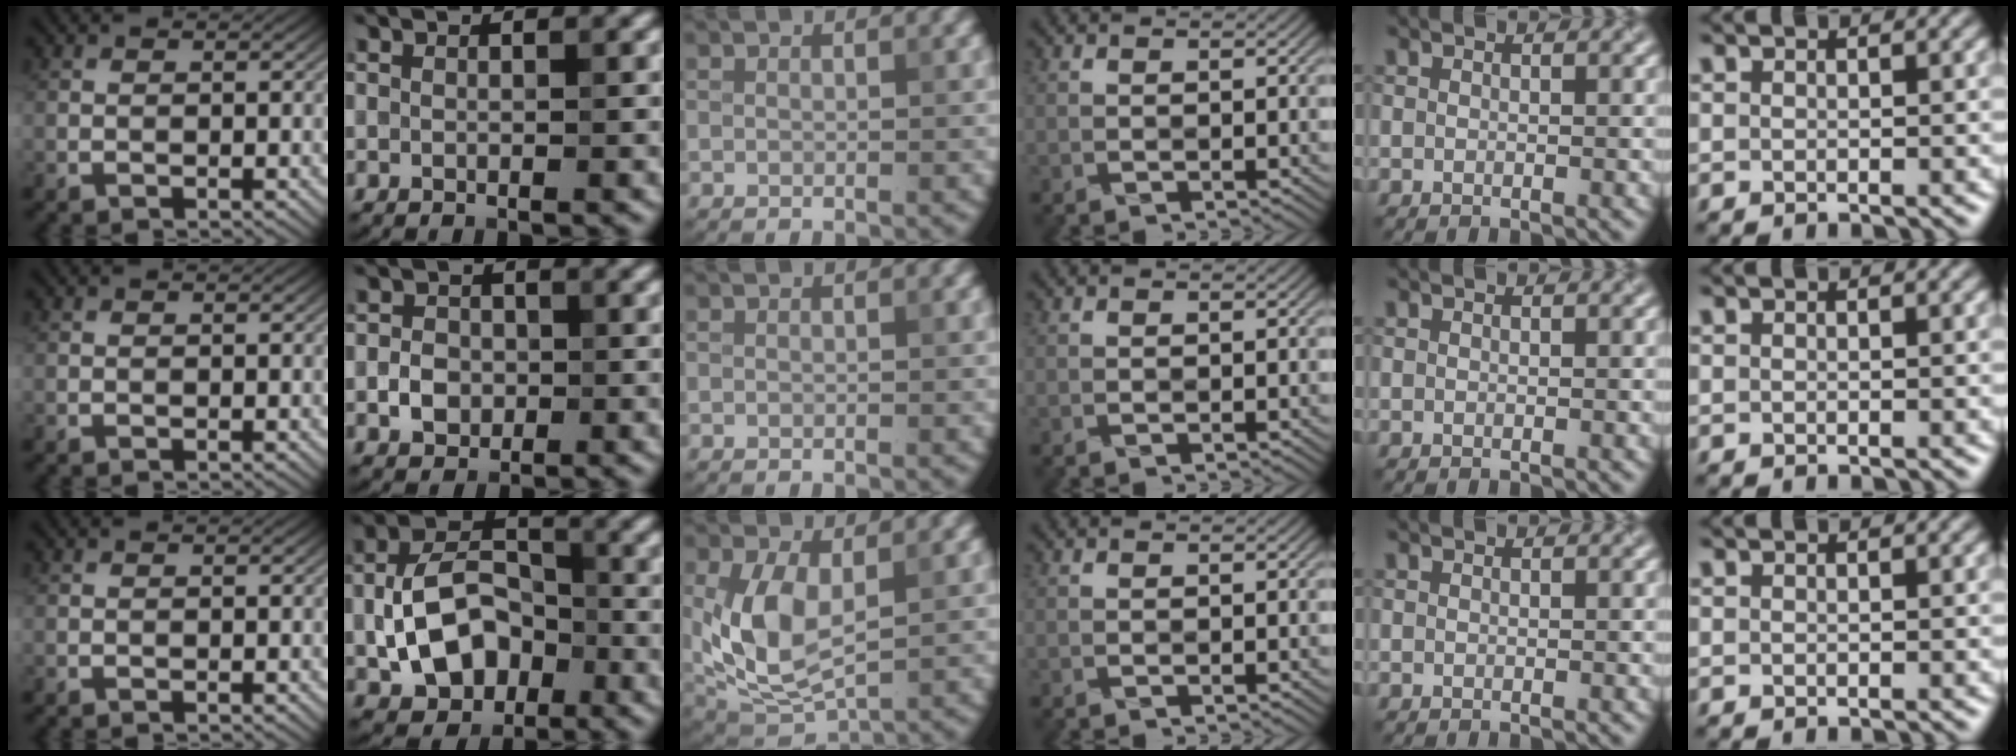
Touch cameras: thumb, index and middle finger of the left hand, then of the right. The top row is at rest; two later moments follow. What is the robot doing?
{"motion": "fold", "object": "envelope"}